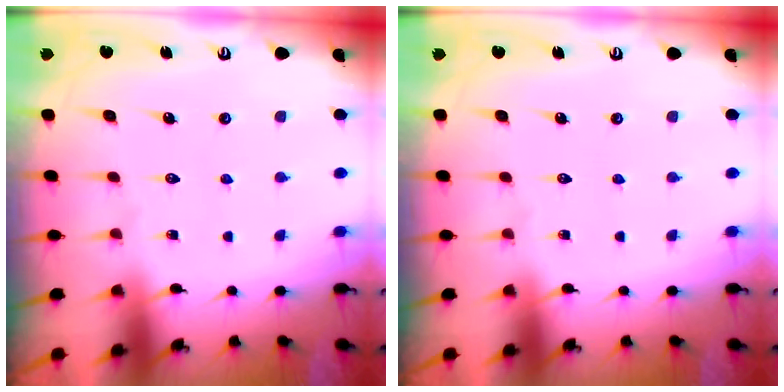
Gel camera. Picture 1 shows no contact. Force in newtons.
{"total": 0.0}